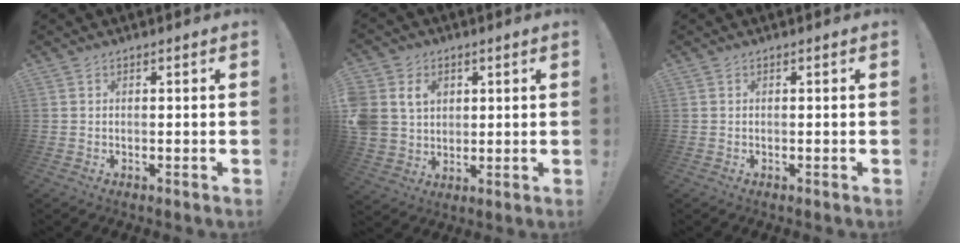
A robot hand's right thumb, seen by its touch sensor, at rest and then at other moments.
{"total": 10.4, "force": [4.1, 8.4, 4.4], "torque": [-0.091, -0.015, 0.084]}
{"total": 0.0}